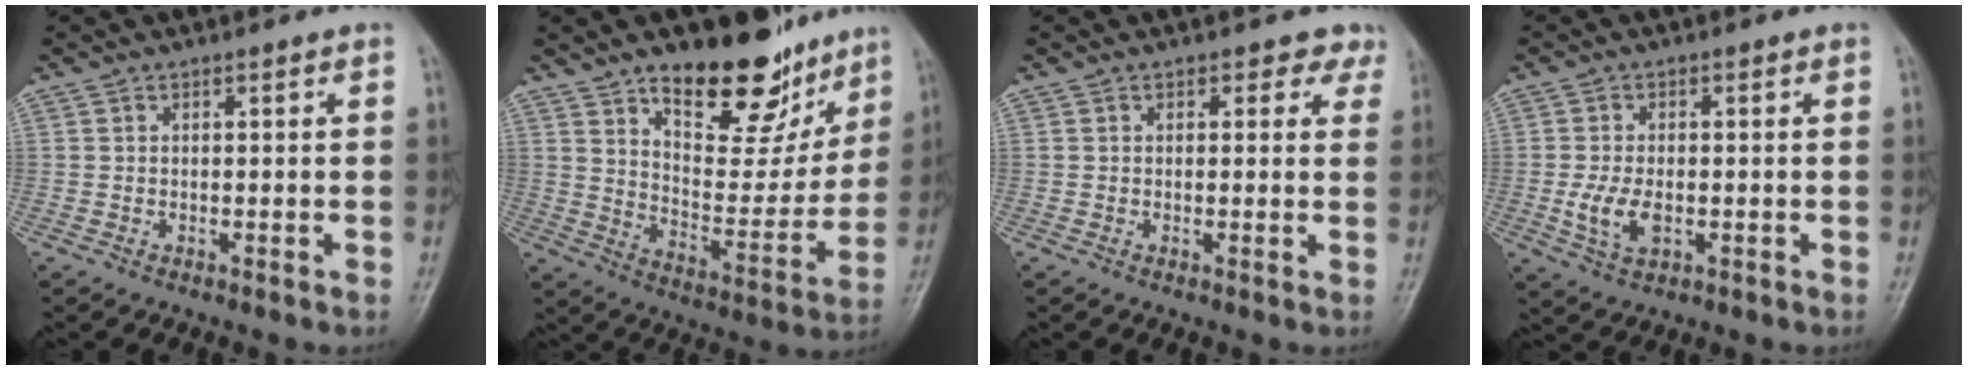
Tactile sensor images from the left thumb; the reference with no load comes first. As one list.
[{"total": 21.2, "force": [14.3, 9.6, 12.4], "torque": [-0.124, -0.088, 0.221]}, {"total": 3.1, "force": [2.4, 2.0, 0.6], "torque": [0.027, -0.011, 0.010]}, {"total": 5.7, "force": [-1.0, 3.3, 4.5], "torque": [-0.094, -0.006, -0.016]}]